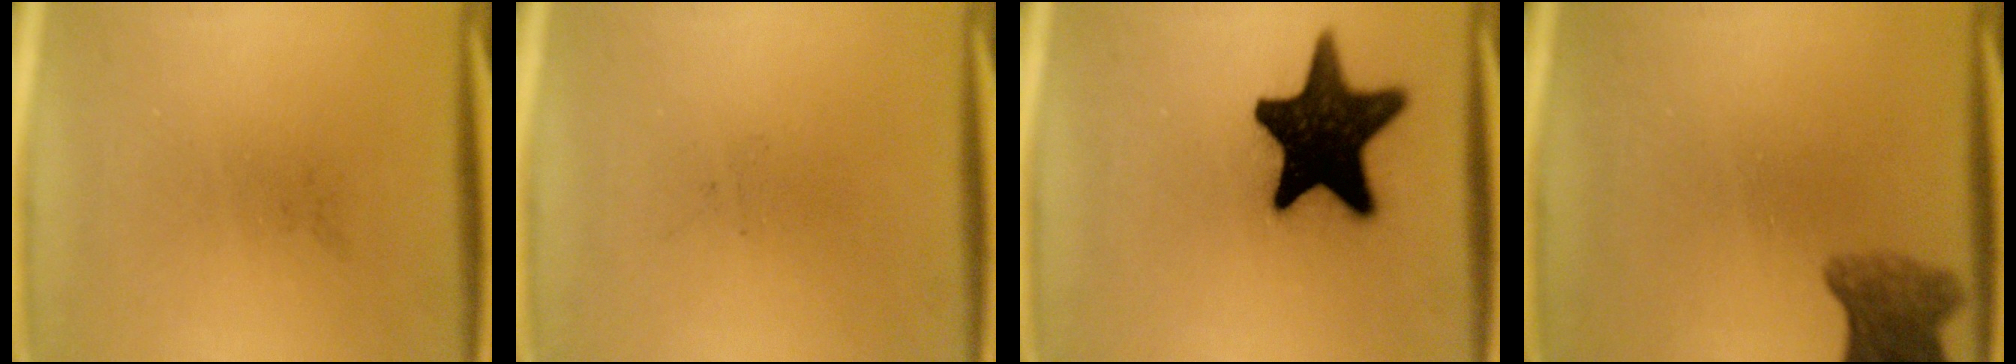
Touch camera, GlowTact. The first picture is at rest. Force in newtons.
{"total": 0.0}
{"total": 19.1}
{"total": 5.7}